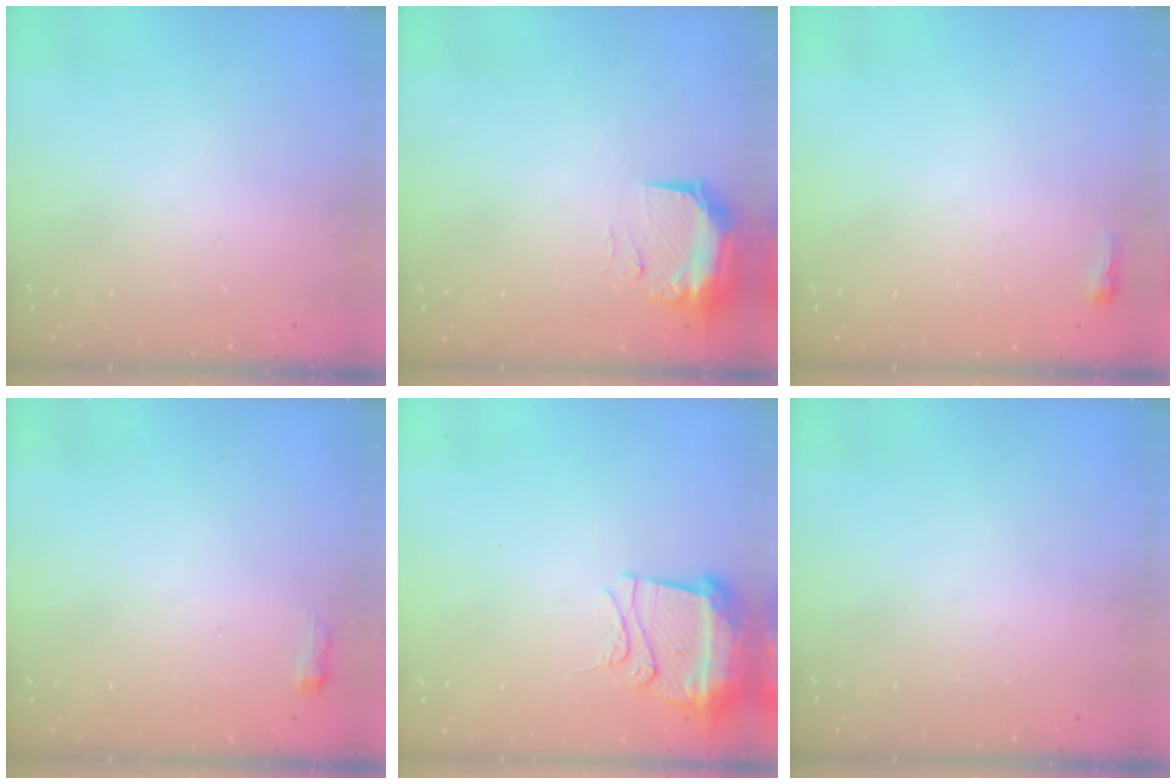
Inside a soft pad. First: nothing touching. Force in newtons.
{"total": 9.3, "press": 9.1, "slide": 1.7}
{"total": 2.6, "press": 2.5, "slide": 0.6}
{"total": 9.8, "press": 2.8, "slide": 9.4}
{"total": 10.8, "press": 10.7, "slide": 1.1}
{"total": 0.0}